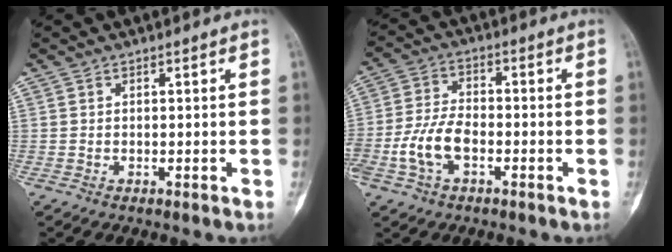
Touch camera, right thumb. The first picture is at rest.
{"total": 8.8, "force": [-3.0, 5.3, 6.4], "torque": [-0.132, 0.024, -0.062]}